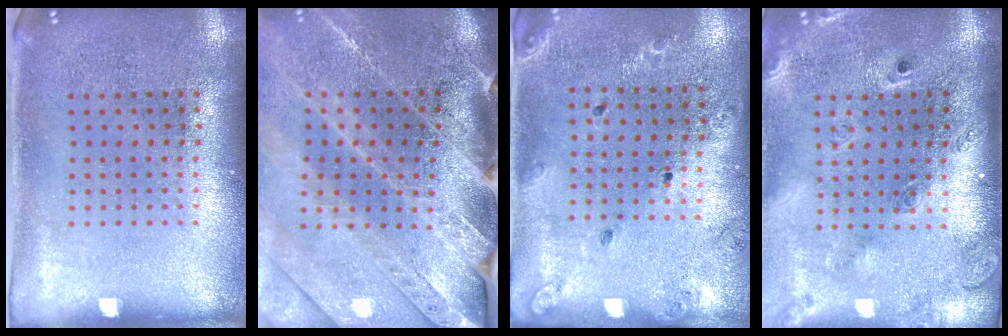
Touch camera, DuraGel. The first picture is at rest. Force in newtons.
{"total": 3.7, "press": 3.0, "slide": 2.1}
{"total": 1.3, "press": 1.3, "slide": 0.2}
{"total": 2.5, "press": 1.8, "slide": 1.7}